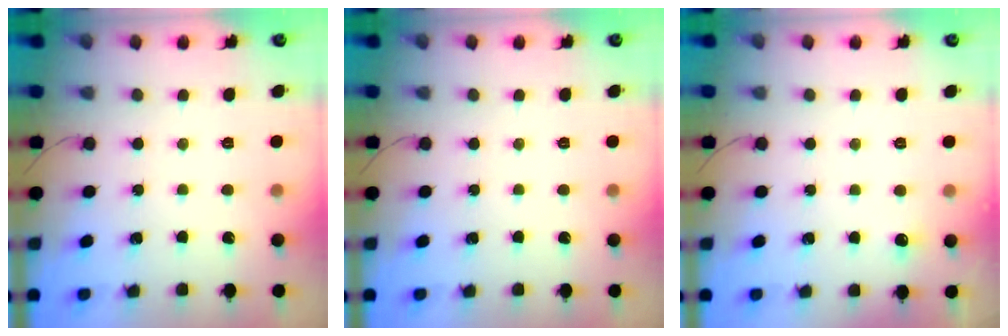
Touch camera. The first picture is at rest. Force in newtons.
{"total": 0.0}
{"total": 3.4, "press": 3.1, "slide": 1.3}